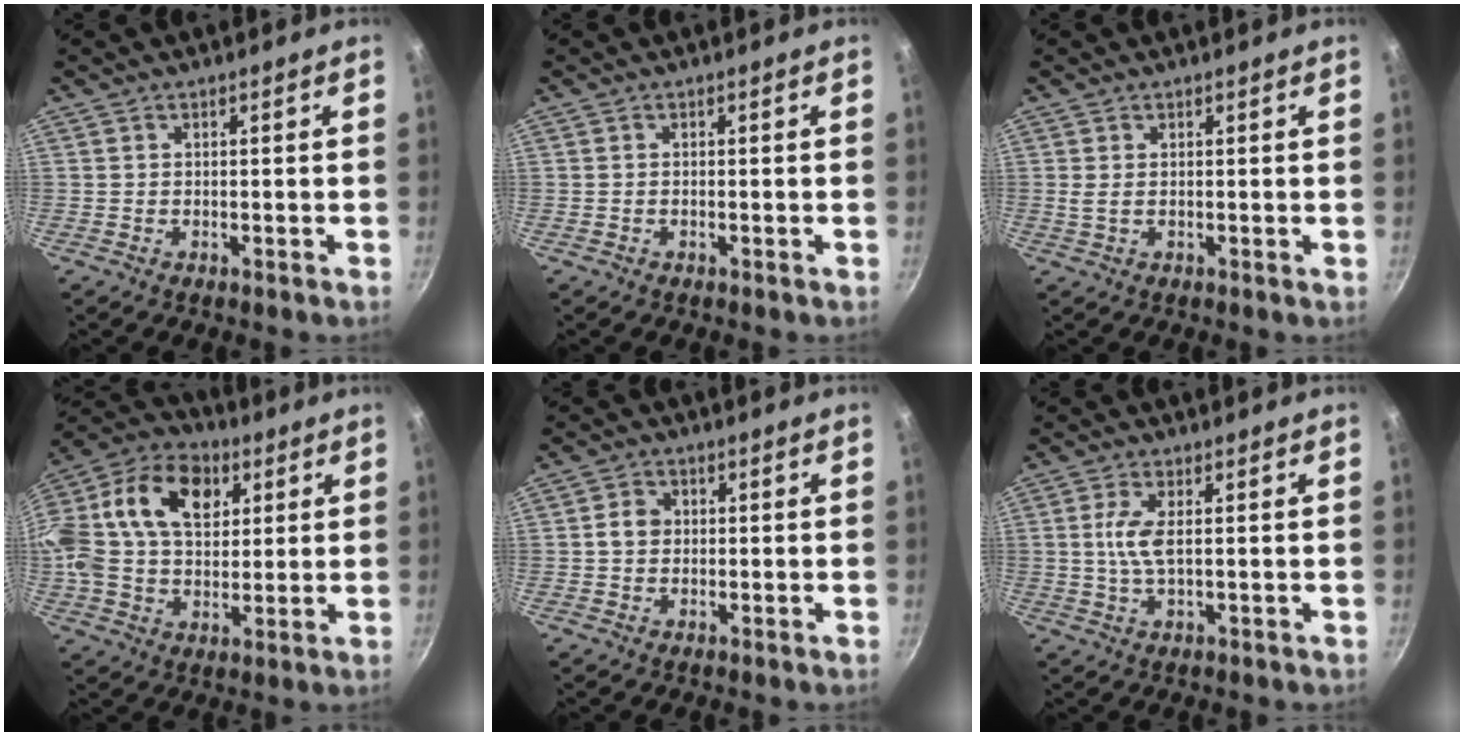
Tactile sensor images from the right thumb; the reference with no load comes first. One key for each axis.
{"total": 0.0}
{"total": 1.3, "fx": 0.4, "fy": 0.5, "fz": 1.2, "tx": -0.026, "ty": -0.002, "tz": 0.008}
{"total": 23.9, "fx": 6.8, "fy": 16.4, "fz": 16.1, "tx": -0.299, "ty": 0.018, "tz": 0.101}
{"total": 3.2, "fx": 0.1, "fy": 2.7, "fz": 1.7, "tx": -0.017, "ty": 0.008, "tz": -0.002}
{"total": 4.9, "fx": 0.6, "fy": 1.6, "fz": 4.6, "tx": -0.107, "ty": 0.002, "tz": 0.012}